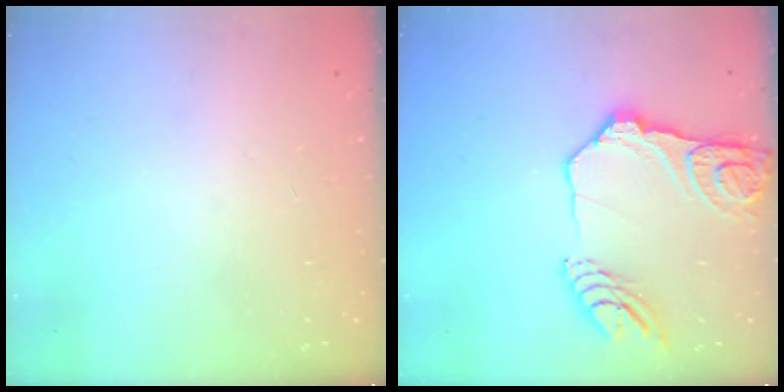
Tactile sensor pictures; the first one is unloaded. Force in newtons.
{"total": 17.0, "press": 16.9, "slide": 1.8}